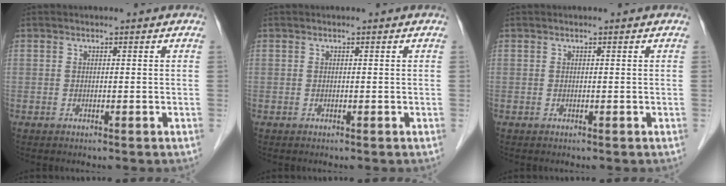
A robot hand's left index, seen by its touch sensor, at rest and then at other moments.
{"total": 0.0}
{"total": 0.0}